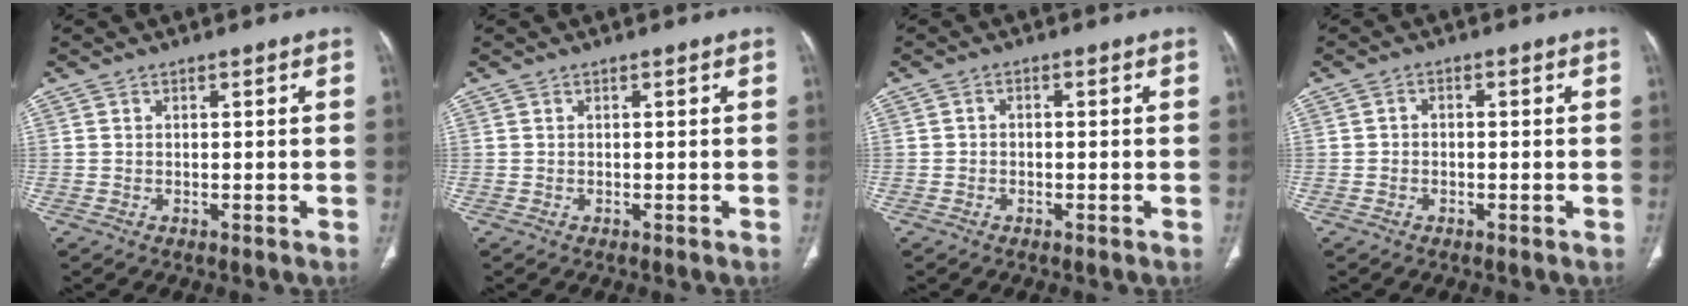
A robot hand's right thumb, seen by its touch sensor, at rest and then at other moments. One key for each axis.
{"total": 0.0}
{"total": 0.9, "fx": -0.4, "fy": 0.7, "fz": 0.5, "tx": -0.004, "ty": 0.002, "tz": -0.010}
{"total": 1.1, "fx": -0.4, "fy": 0.9, "fz": 0.6, "tx": -0.005, "ty": 0.003, "tz": -0.010}